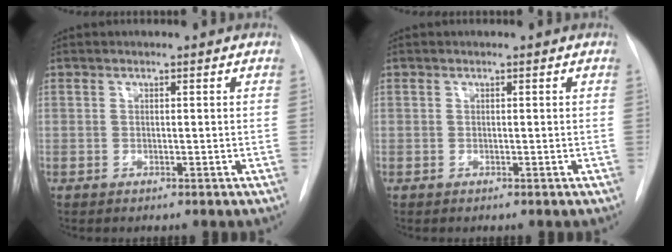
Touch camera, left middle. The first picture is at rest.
{"total": 0.0}